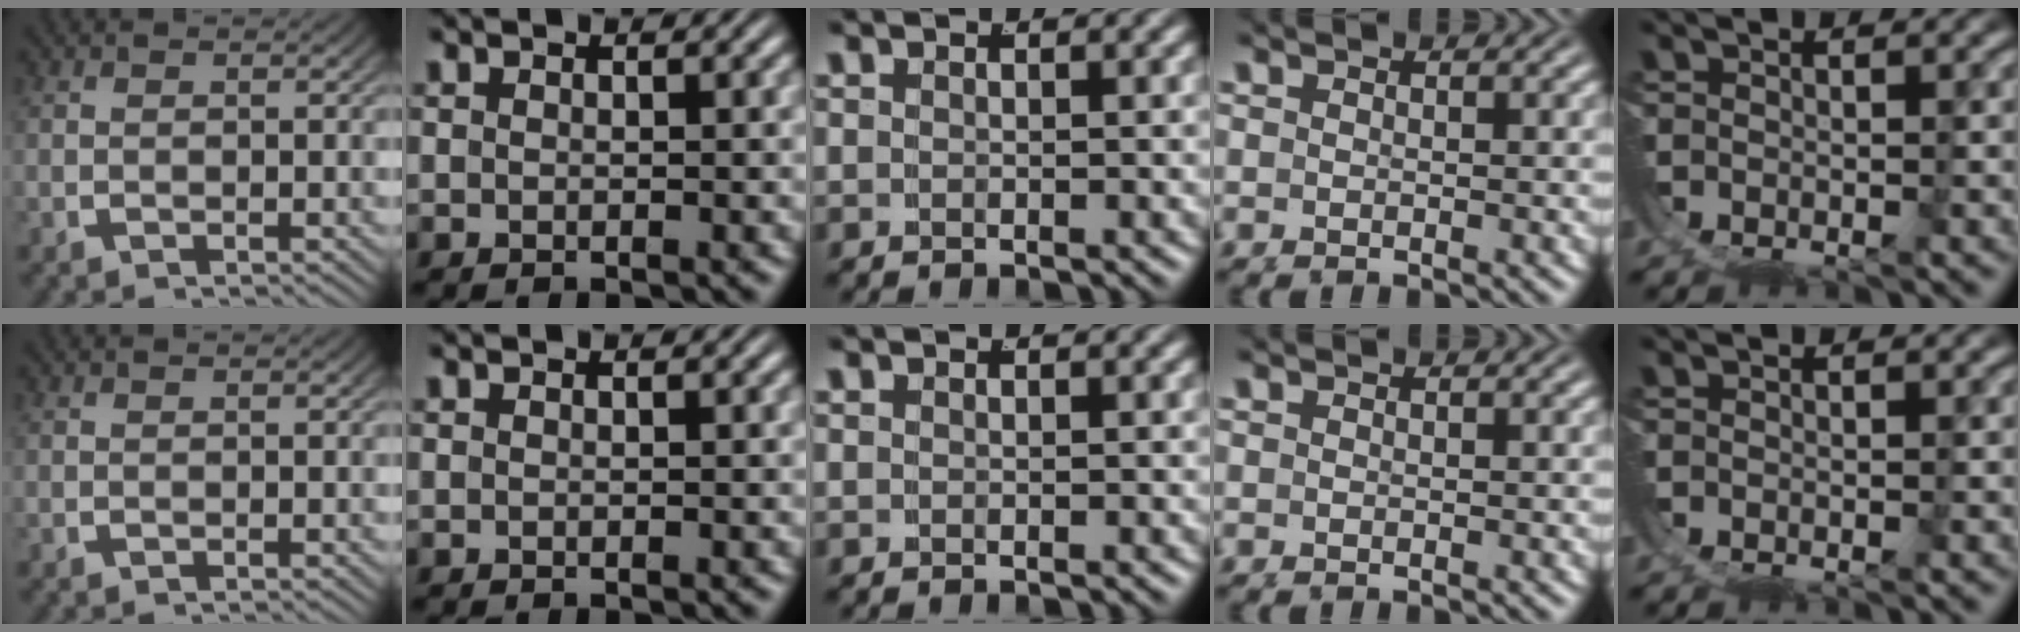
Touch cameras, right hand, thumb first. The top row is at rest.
{}